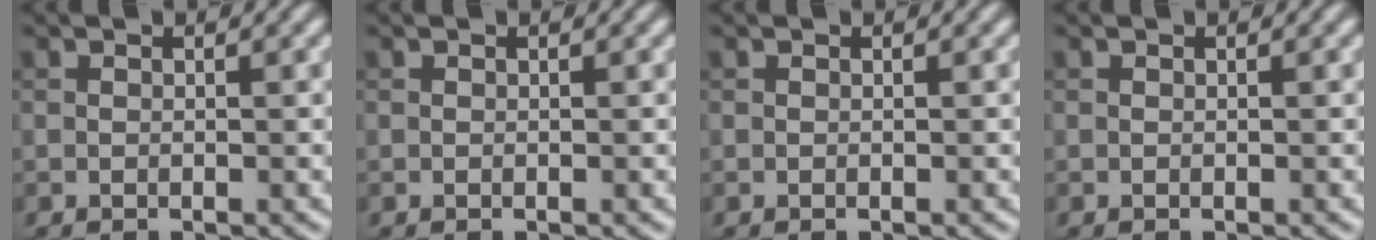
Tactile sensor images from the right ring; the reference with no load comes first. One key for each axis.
{"total": 0.0}
{"total": 0.0}
{"total": 0.0}